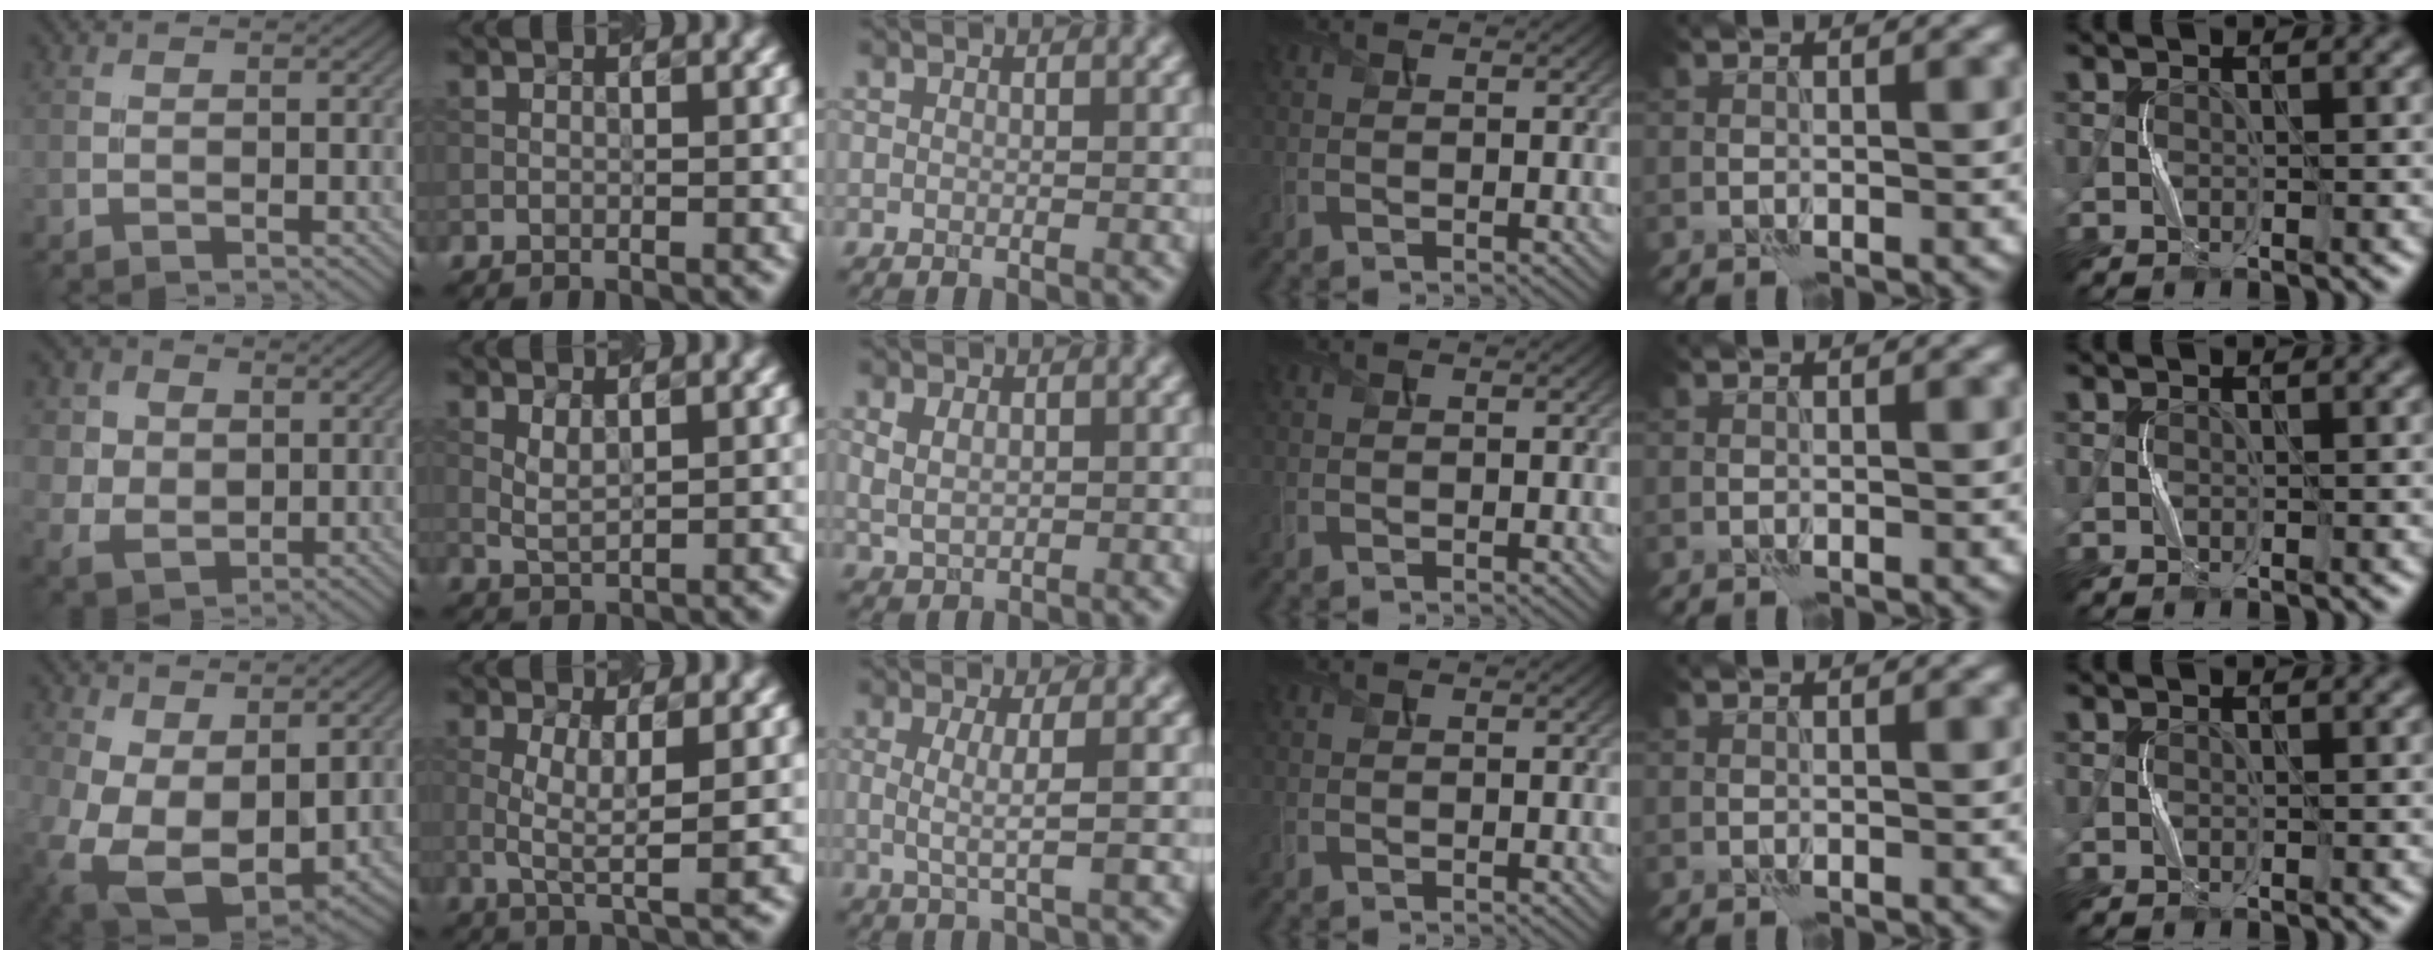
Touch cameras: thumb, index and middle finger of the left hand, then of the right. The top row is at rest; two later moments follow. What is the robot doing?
{"motion": "squeeze", "object": "sponge"}